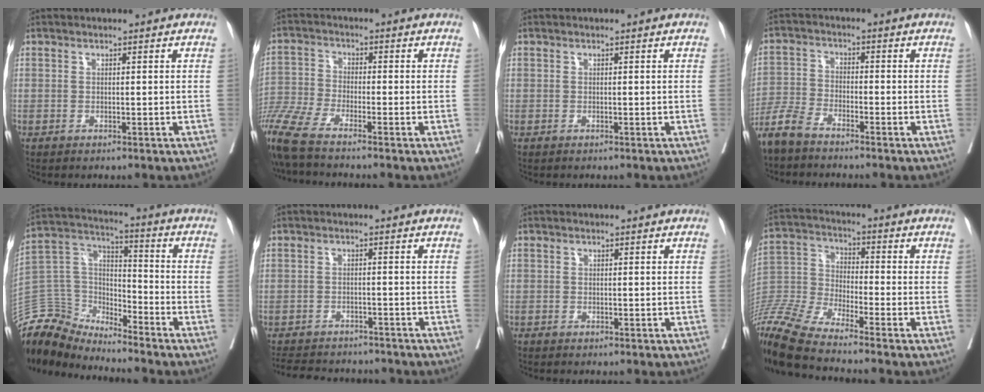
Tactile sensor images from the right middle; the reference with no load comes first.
{"total": 10.4, "force": [-9.0, -0.5, 5.2], "torque": [-0.115, -0.024, -0.174]}
{"total": 0.0}
{"total": 4.9, "force": [-4.5, 0.9, 1.7], "torque": [-0.047, -0.009, -0.096]}
{"total": 9.6, "force": [-9.4, 1.3, -1.5], "torque": [0.027, 0.061, -0.192]}
{"total": 11.4, "force": [-10.3, 3.7, 3.1], "torque": [-0.060, 0.004, -0.136]}
{"total": 0.7, "force": [-0.3, 0.3, -0.6], "torque": [-0.001, 0.007, -0.010]}
{"total": 14.2, "force": [-12.6, -0.7, 6.5], "torque": [-0.152, -0.014, -0.252]}